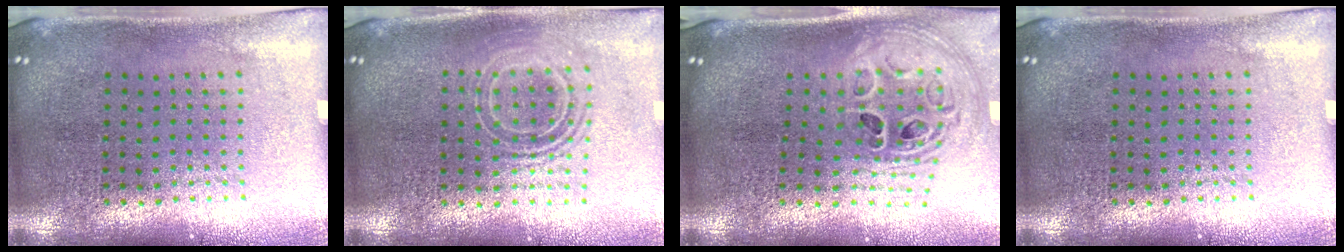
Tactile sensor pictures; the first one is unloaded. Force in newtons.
{"total": 1.8, "press": 1.3, "slide": 1.1}
{"total": 1.8, "press": 1.5, "slide": 1.0}
{"total": 0.0}